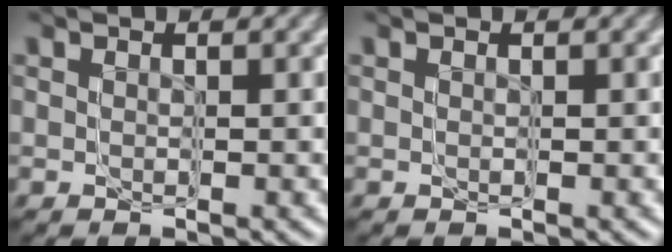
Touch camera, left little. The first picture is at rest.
{"total": 0.0}